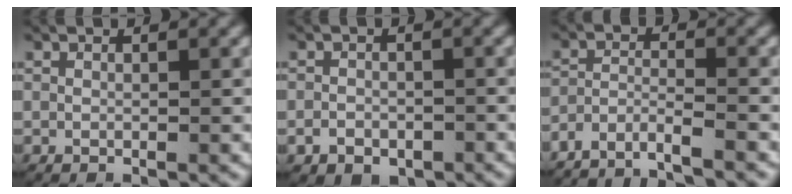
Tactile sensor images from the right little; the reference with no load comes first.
{"total": 2.5, "force": [-1.4, 1.8, 1.0], "torque": [-0.009, -0.006, -0.022]}
{"total": 7.4, "force": [-6.8, 2.4, 1.6], "torque": [-0.037, -0.024, -0.111]}